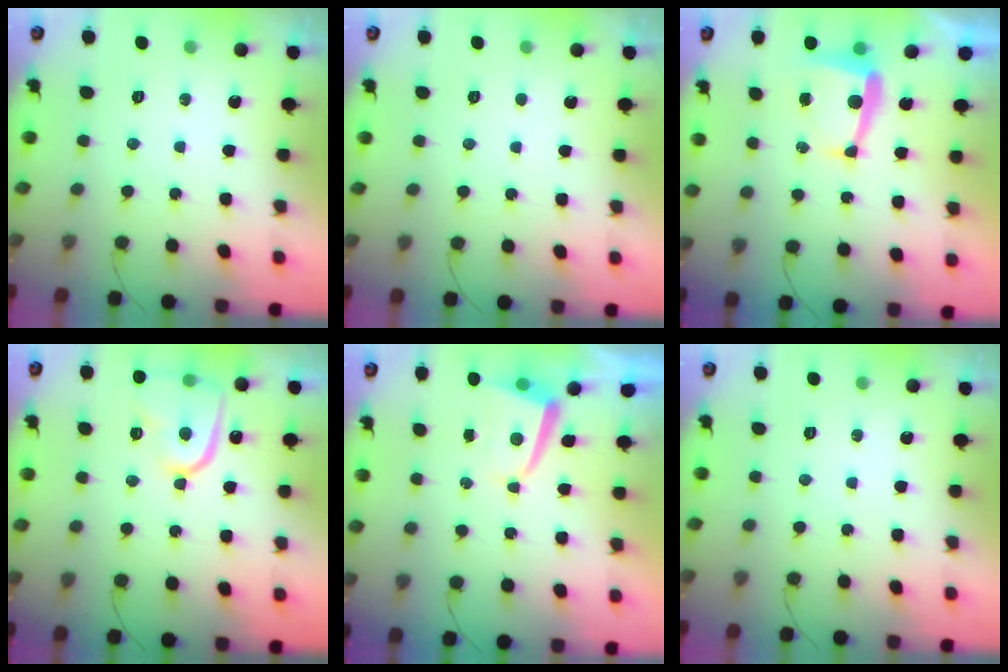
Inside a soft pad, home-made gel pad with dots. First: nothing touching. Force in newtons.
{"total": 1.7, "press": 1.6, "slide": 0.2}
{"total": 5.9, "press": 5.9, "slide": 0.2}
{"total": 13.8, "press": 13.7, "slide": 1.4}
{"total": 2.6, "press": 2.6, "slide": 0.4}
{"total": 0.0}